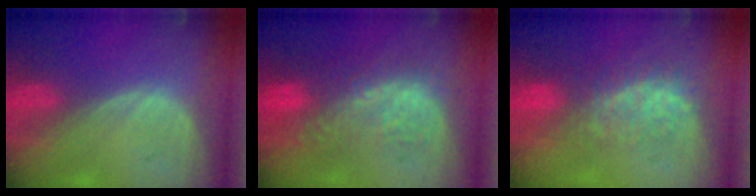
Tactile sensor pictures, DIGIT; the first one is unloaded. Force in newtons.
{"total": 10.8, "press": 9.7, "slide": 4.9}
{"total": 7.9, "press": 7.5, "slide": 2.3}